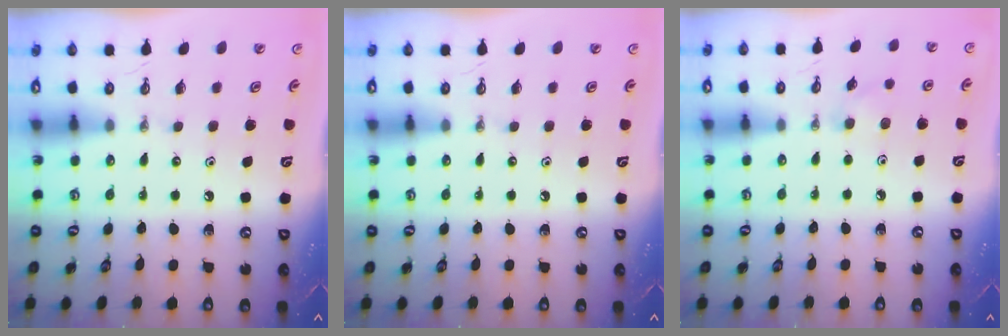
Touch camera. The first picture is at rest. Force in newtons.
{"total": 0.0}
{"total": 4.7, "press": 4.6, "slide": 0.9}